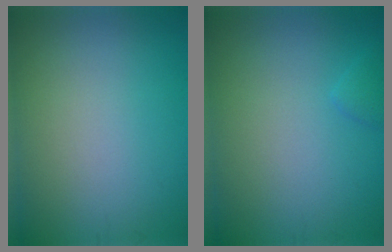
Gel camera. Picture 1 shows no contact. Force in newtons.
{"total": 0.9, "press": 0.9, "slide": 0.1}